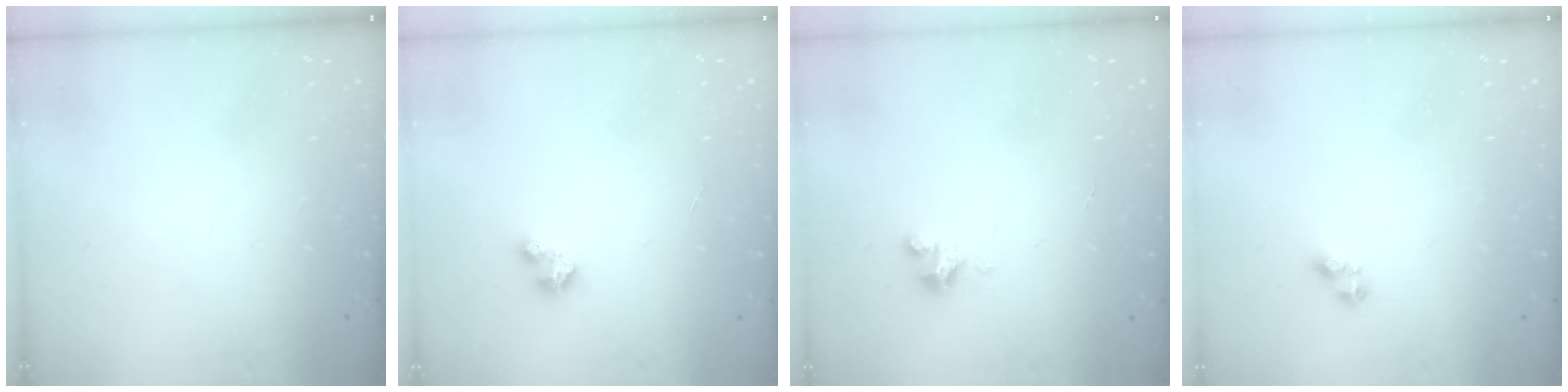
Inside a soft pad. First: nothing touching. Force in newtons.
{"total": 2.7, "press": 2.7, "slide": 0.3}
{"total": 2.5, "press": 2.5, "slide": 0.2}
{"total": 3.2, "press": 3.1, "slide": 0.4}